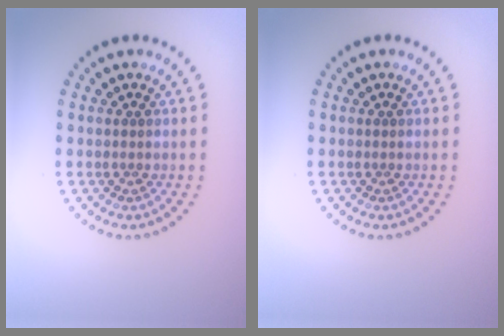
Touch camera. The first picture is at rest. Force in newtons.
{"total": 0.0}